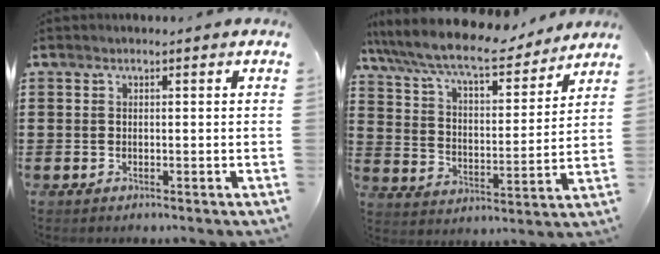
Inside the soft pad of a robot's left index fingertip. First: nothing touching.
{"total": 9.8, "force": [8.6, 1.6, 4.4], "torque": [-0.120, -0.042, 0.148]}